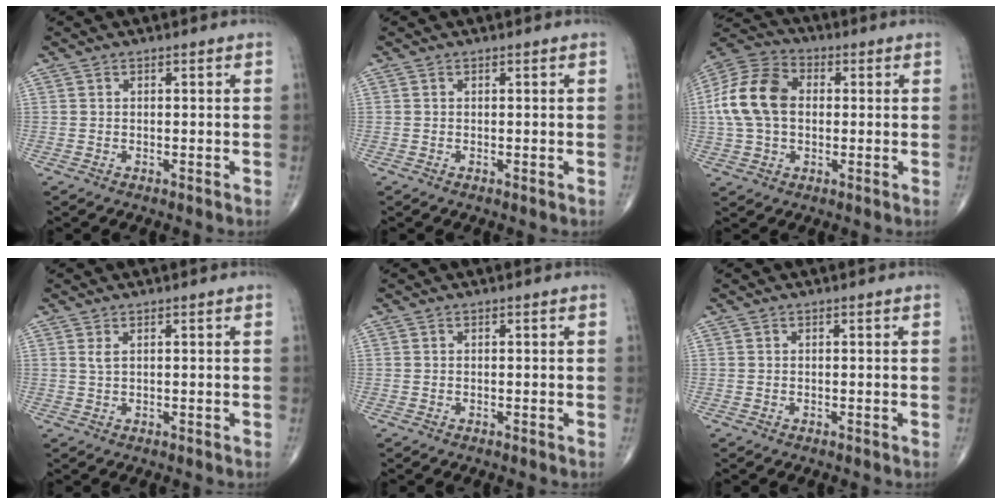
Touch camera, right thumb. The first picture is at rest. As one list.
[{"total": 0.0}, {"total": 14.0, "force": [0.9, 9.7, 10.1], "torque": [-0.196, 0.030, 0.009]}, {"total": 1.1, "force": [0.5, 0.3, 0.9], "torque": [-0.023, 0.003, 0.013]}, {"total": 0.0}, {"total": 0.0}]